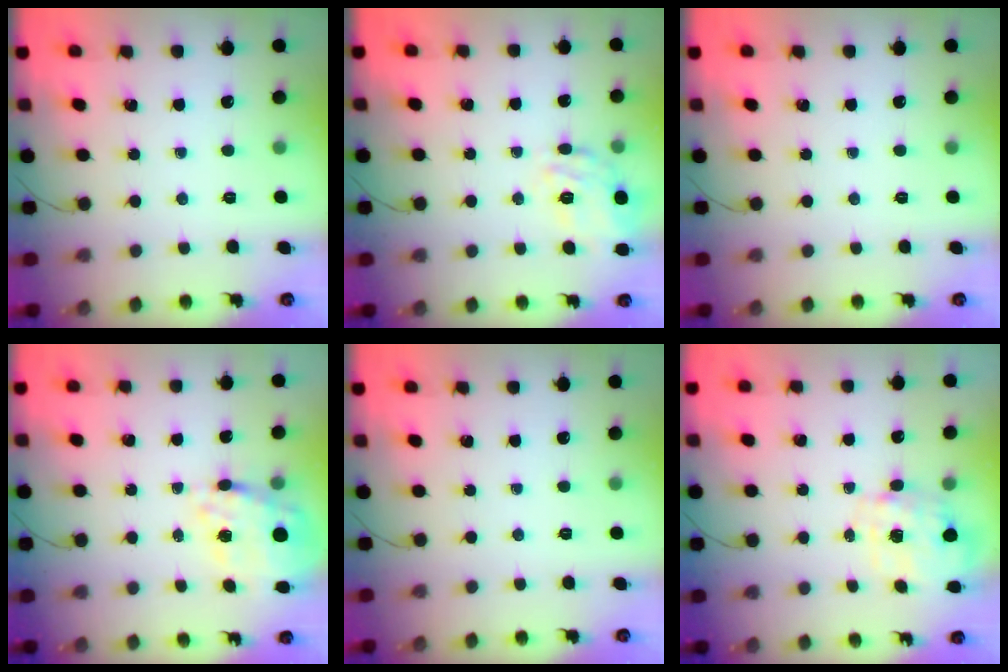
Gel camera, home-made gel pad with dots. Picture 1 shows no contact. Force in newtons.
{"total": 12.0, "press": 11.8, "slide": 1.9}
{"total": 0.0}
{"total": 15.9, "press": 15.5, "slide": 3.6}
{"total": 0.0}
{"total": 2.9, "press": 2.7, "slide": 0.9}